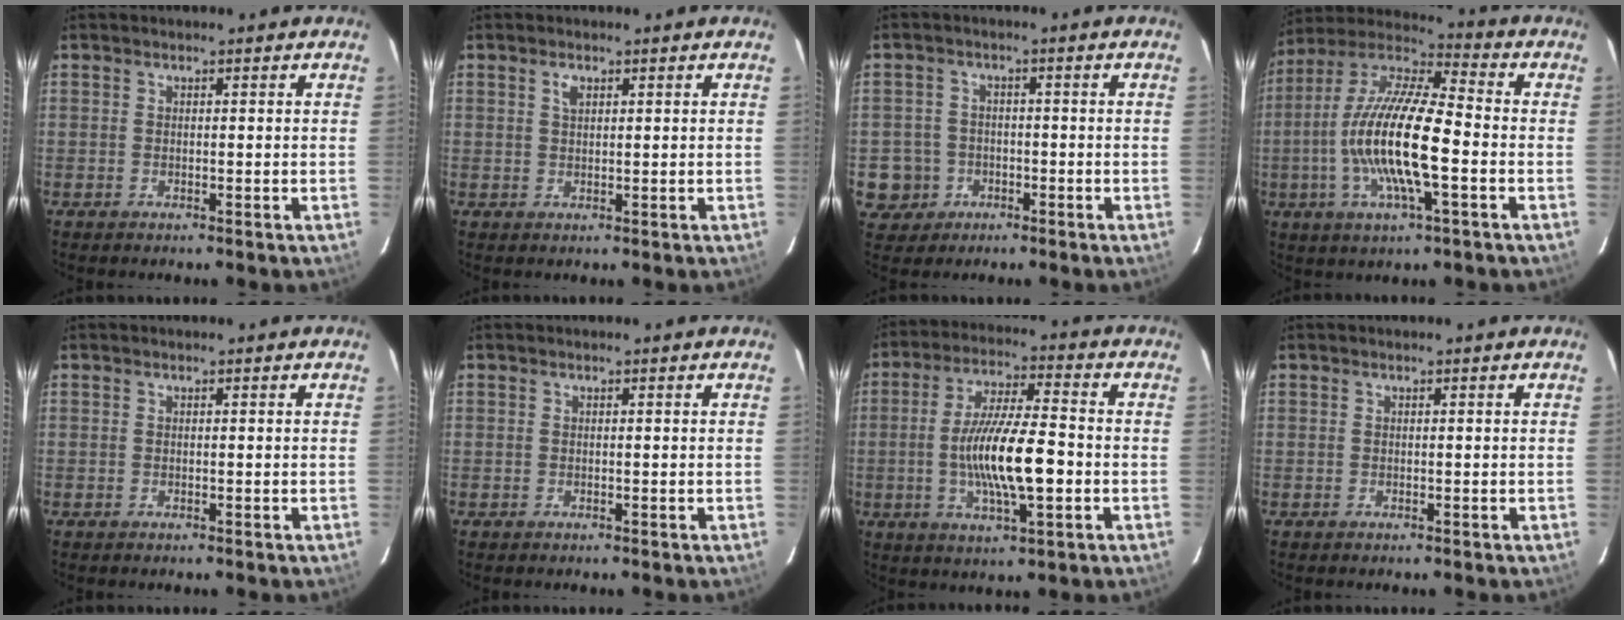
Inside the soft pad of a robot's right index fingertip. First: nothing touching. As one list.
[{"total": 1.6, "force": [0.8, 0.9, 1.1], "torque": [-0.020, 0.004, 0.014]}, {"total": 6.3, "force": [-2.0, 6.0, 0.5], "torque": [-0.025, 0.025, -0.026]}, {"total": 17.6, "force": [-3.3, 4.0, 16.8], "torque": [-0.325, -0.005, -0.070]}, {"total": 0.0}, {"total": 0.0}, {"total": 13.7, "force": [-2.5, 3.0, 13.1], "torque": [-0.244, -0.005, -0.043]}, {"total": 0.0}]